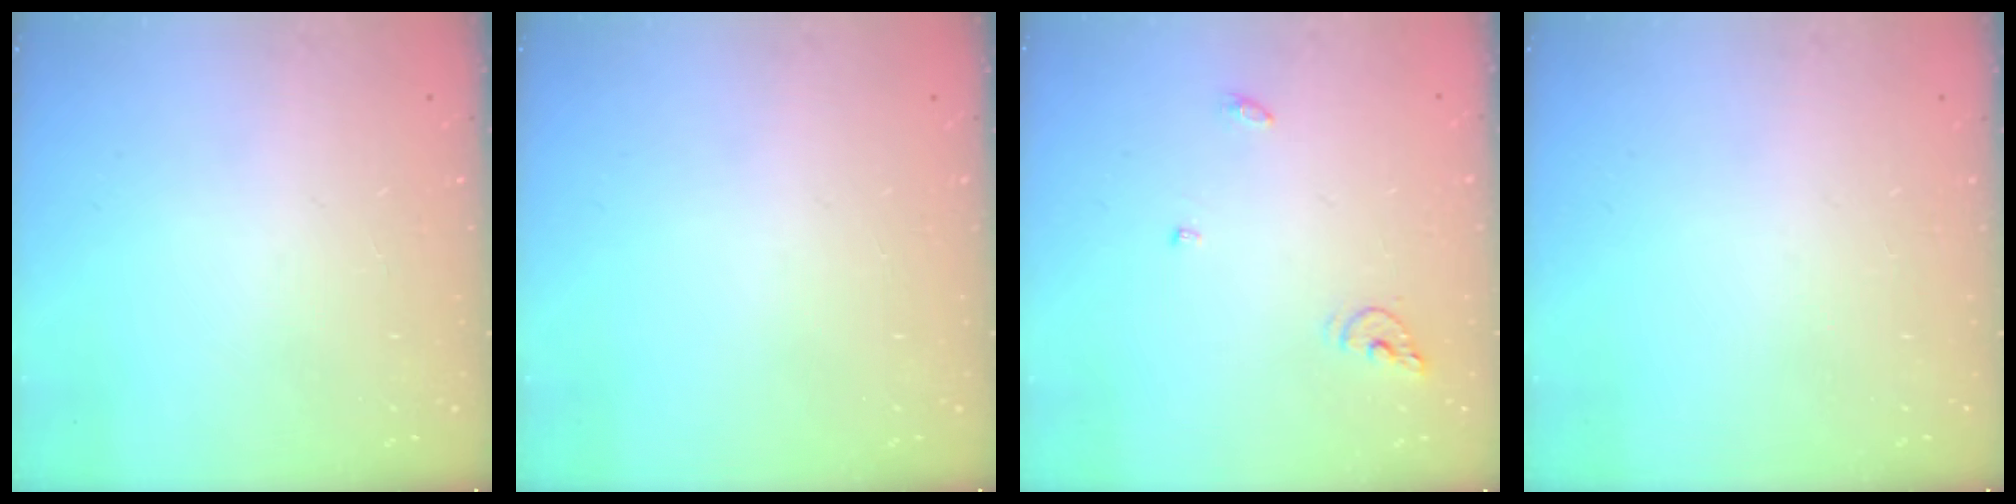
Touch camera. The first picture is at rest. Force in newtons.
{"total": 0.0}
{"total": 6.2, "press": 6.2, "slide": 0.4}
{"total": 0.0}